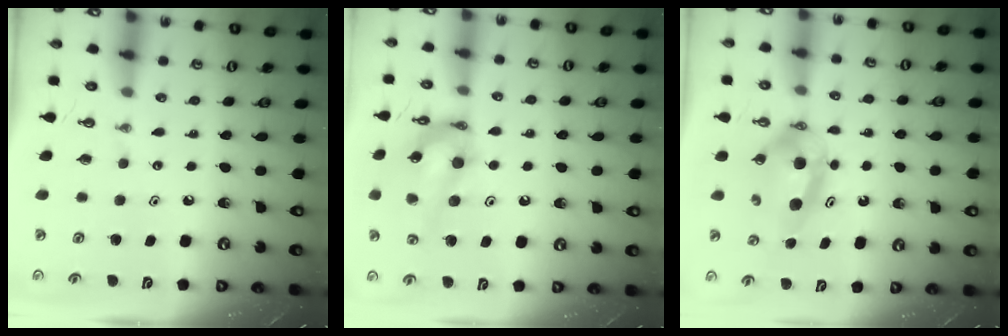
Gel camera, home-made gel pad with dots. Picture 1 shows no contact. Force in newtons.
{"total": 14.8, "press": 14.8, "slide": 1.3}
{"total": 7.5, "press": 5.9, "slide": 4.6}